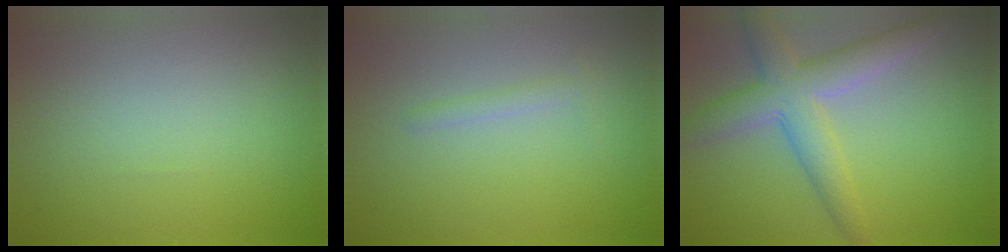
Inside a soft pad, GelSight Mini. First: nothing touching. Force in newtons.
{"total": 1.0, "press": 1.0, "slide": 0.0}
{"total": 5.5, "press": 5.5, "slide": 0.5}